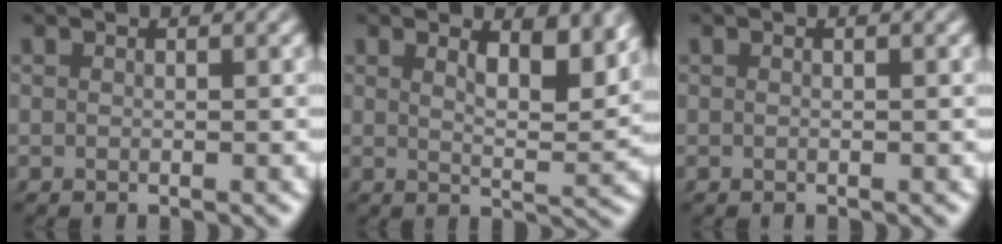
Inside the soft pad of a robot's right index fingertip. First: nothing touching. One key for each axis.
{"total": 3.6, "fx": 2.4, "fy": 0.4, "fz": 2.7, "tx": -0.038, "ty": -0.009, "tz": 0.040}
{"total": 0.0}